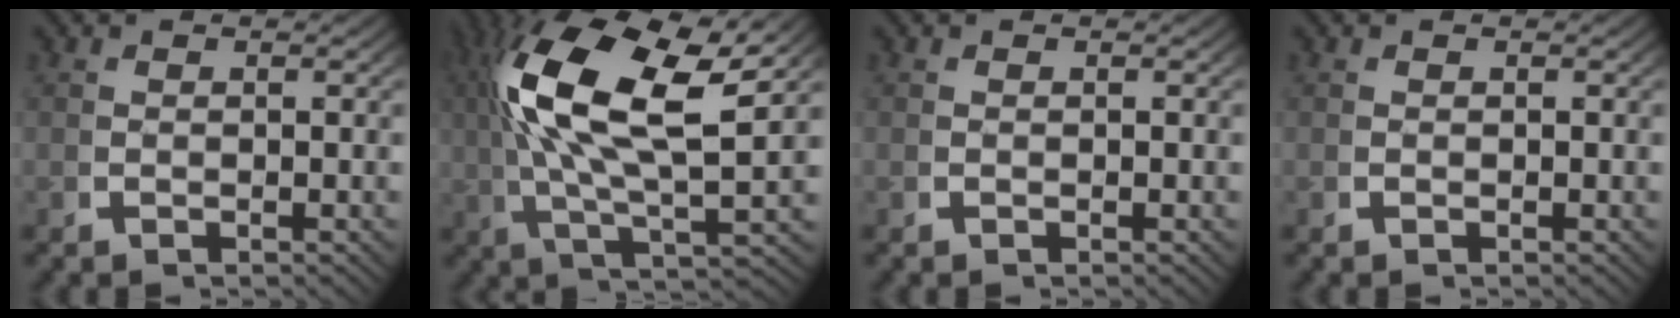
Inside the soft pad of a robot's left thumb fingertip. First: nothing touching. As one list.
[{"total": 13.2, "force": [2.9, 6.0, 11.4], "torque": [-0.226, -0.013, 0.054]}, {"total": 0.0}, {"total": 0.0}]